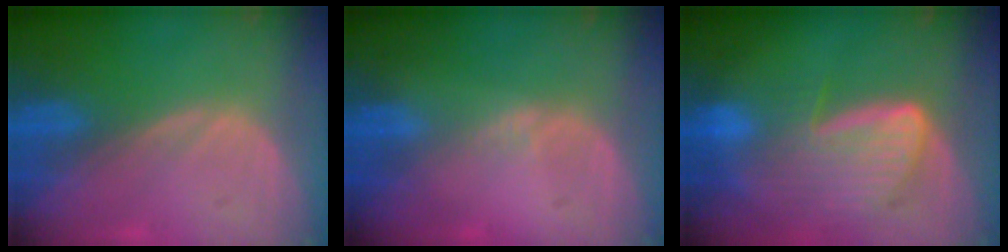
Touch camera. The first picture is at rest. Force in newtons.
{"total": 0.6, "press": 0.6, "slide": 0.2}
{"total": 9.2, "press": 8.0, "slide": 4.5}